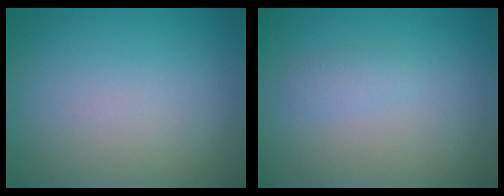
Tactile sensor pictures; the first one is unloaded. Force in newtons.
{"total": 1.1, "press": 1.0, "slide": 0.1}